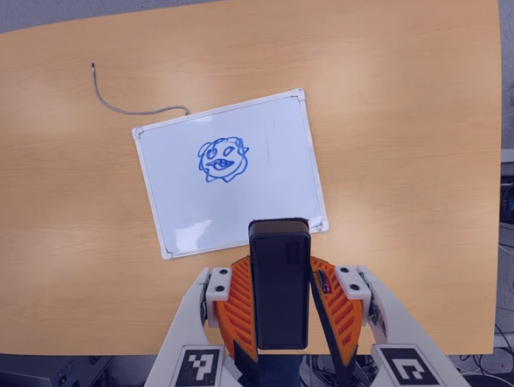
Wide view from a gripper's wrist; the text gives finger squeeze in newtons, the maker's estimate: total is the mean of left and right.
{"total": 5.2, "left": 4.8, "right": 5.5}